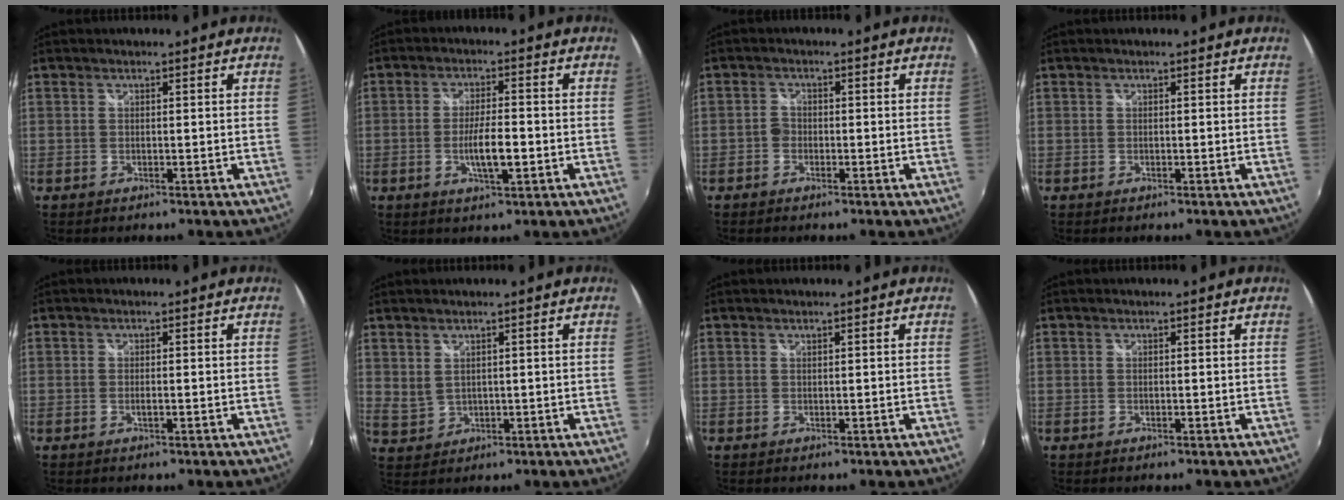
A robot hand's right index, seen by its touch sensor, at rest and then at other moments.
{"total": 6.0, "force": [-1.7, 1.2, 5.6], "torque": [-0.106, -0.004, -0.026]}
{"total": 1.4, "force": [-0.8, 1.1, 0.4], "torque": [-0.006, 0.005, -0.014]}
{"total": 0.0}
{"total": 0.9, "force": [-0.3, 0.0, 0.9], "torque": [-0.016, 0.001, -0.005]}
{"total": 2.5, "force": [1.6, 1.4, 1.2], "torque": [-0.023, 0.000, 0.039]}
{"total": 0.0}
{"total": 0.0}